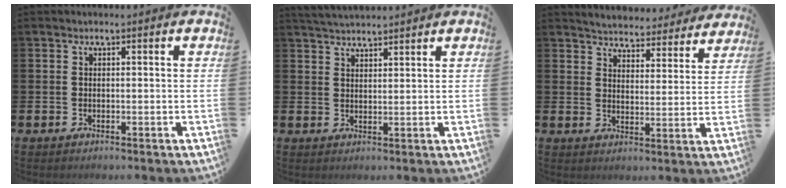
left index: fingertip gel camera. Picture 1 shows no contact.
{"total": 3.4, "force": [3.3, 0.3, 0.4], "torque": [-0.013, -0.013, 0.062]}
{"total": 4.5, "force": [4.5, 0.6, 0.1], "torque": [-0.020, -0.038, 0.075]}